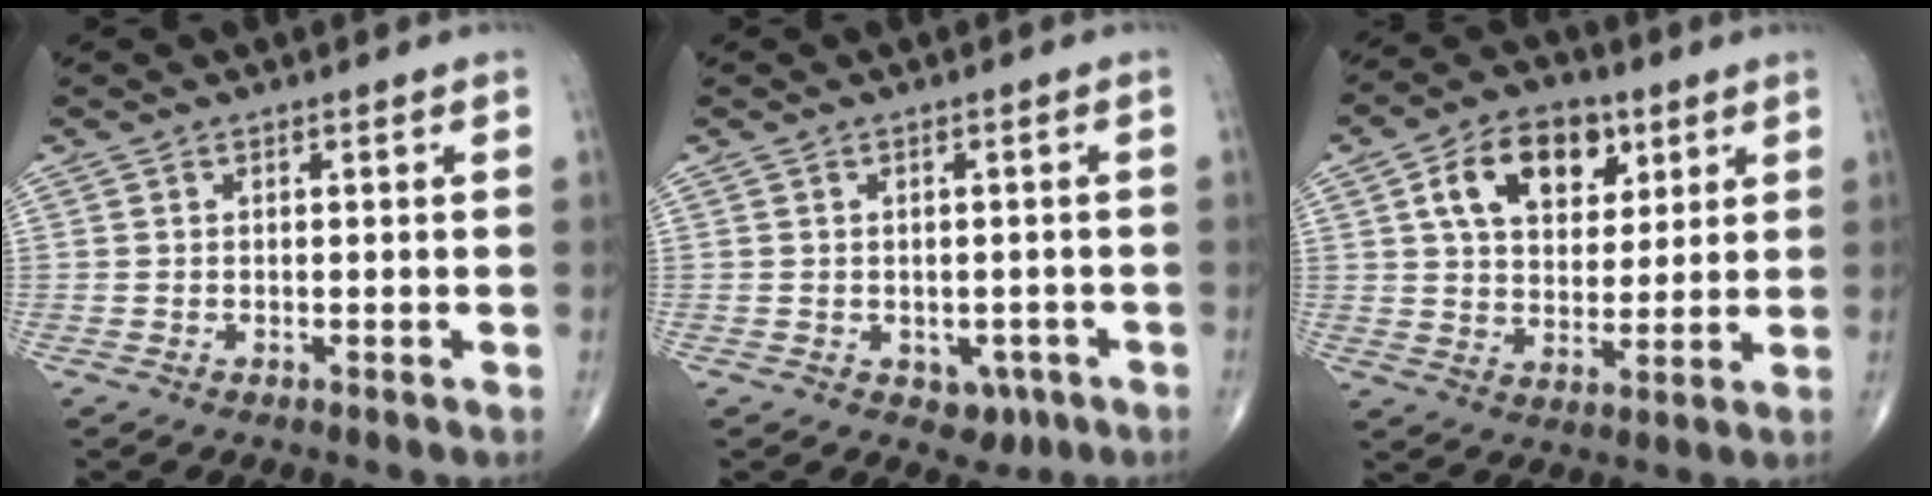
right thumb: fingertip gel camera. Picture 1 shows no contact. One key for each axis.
{"total": 3.7, "fx": -1.4, "fy": 2.7, "fz": 2.1, "tx": -0.007, "ty": 0.007, "tz": -0.009}
{"total": 14.0, "fx": 5.7, "fy": 9.0, "fz": 9.0, "tx": -0.114, "ty": -0.012, "tz": 0.097}